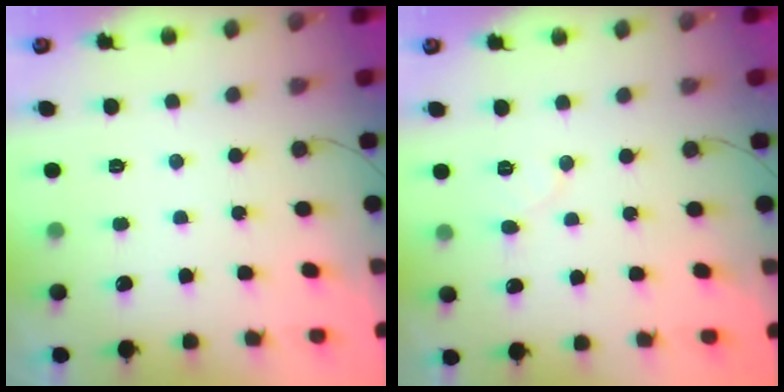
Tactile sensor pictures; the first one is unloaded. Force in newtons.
{"total": 5.4, "press": 5.4, "slide": 0.5}